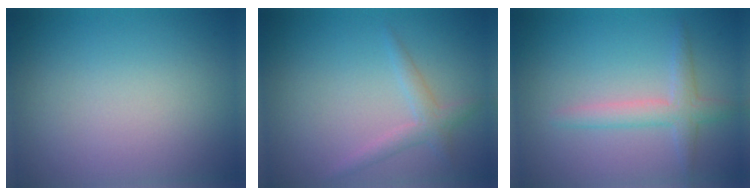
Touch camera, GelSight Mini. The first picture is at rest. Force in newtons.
{"total": 1.7, "press": 1.7, "slide": 0.0}
{"total": 2.4, "press": 2.4, "slide": 0.1}